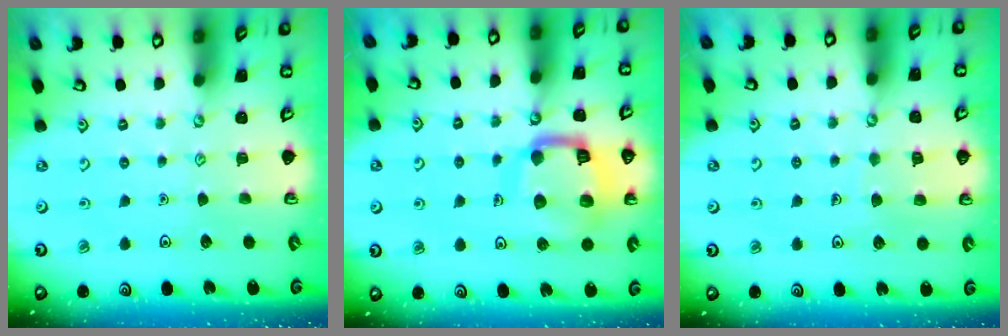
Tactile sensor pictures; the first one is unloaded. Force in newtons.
{"total": 15.2, "press": 15.2, "slide": 1.5}
{"total": 6.4, "press": 6.3, "slide": 0.6}